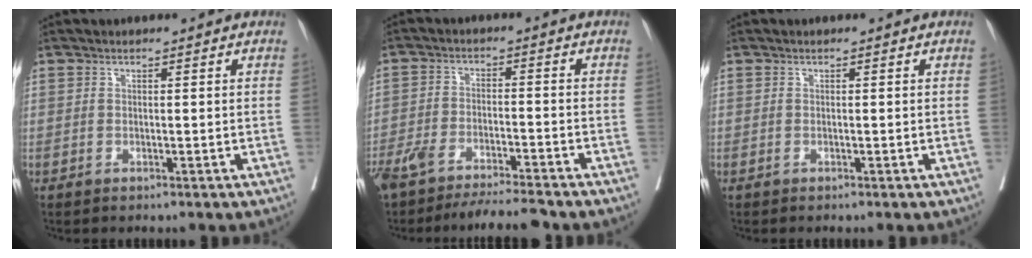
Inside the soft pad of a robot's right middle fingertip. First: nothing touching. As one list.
[{"total": 11.0, "force": [-9.9, 0.8, 4.8], "torque": [-0.074, -0.005, -0.157]}, {"total": 0.0}]